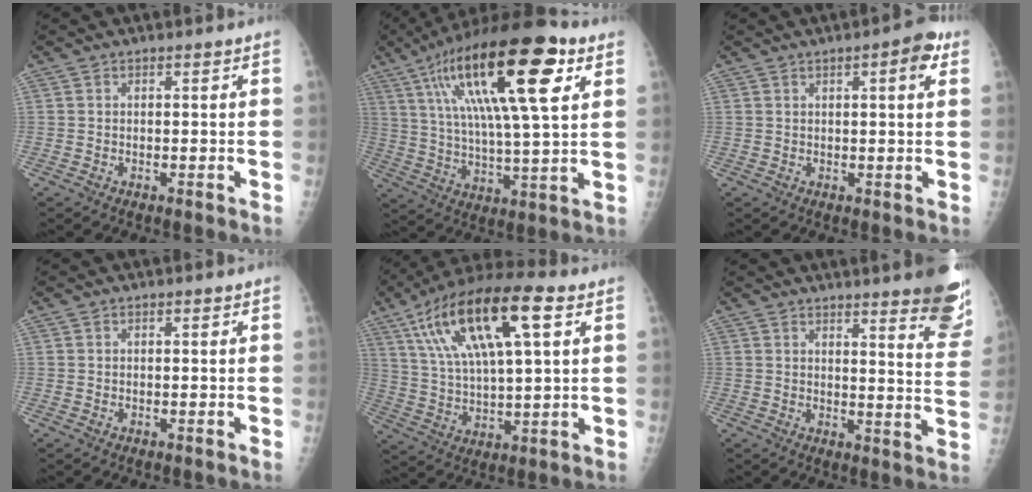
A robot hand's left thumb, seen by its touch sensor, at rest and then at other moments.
{"total": 25.3, "force": [10.3, 6.8, 22.0], "torque": [-0.381, -0.003, 0.167]}
{"total": 5.0, "force": [2.2, 1.3, 4.3], "torque": [-0.049, -0.002, 0.023]}
{"total": 0.0}
{"total": 21.2, "force": [8.6, 6.9, 18.1], "torque": [-0.334, 0.004, 0.151]}
{"total": 14.2, "force": [10.3, 2.2, 9.5], "torque": [-0.086, -0.066, 0.115]}